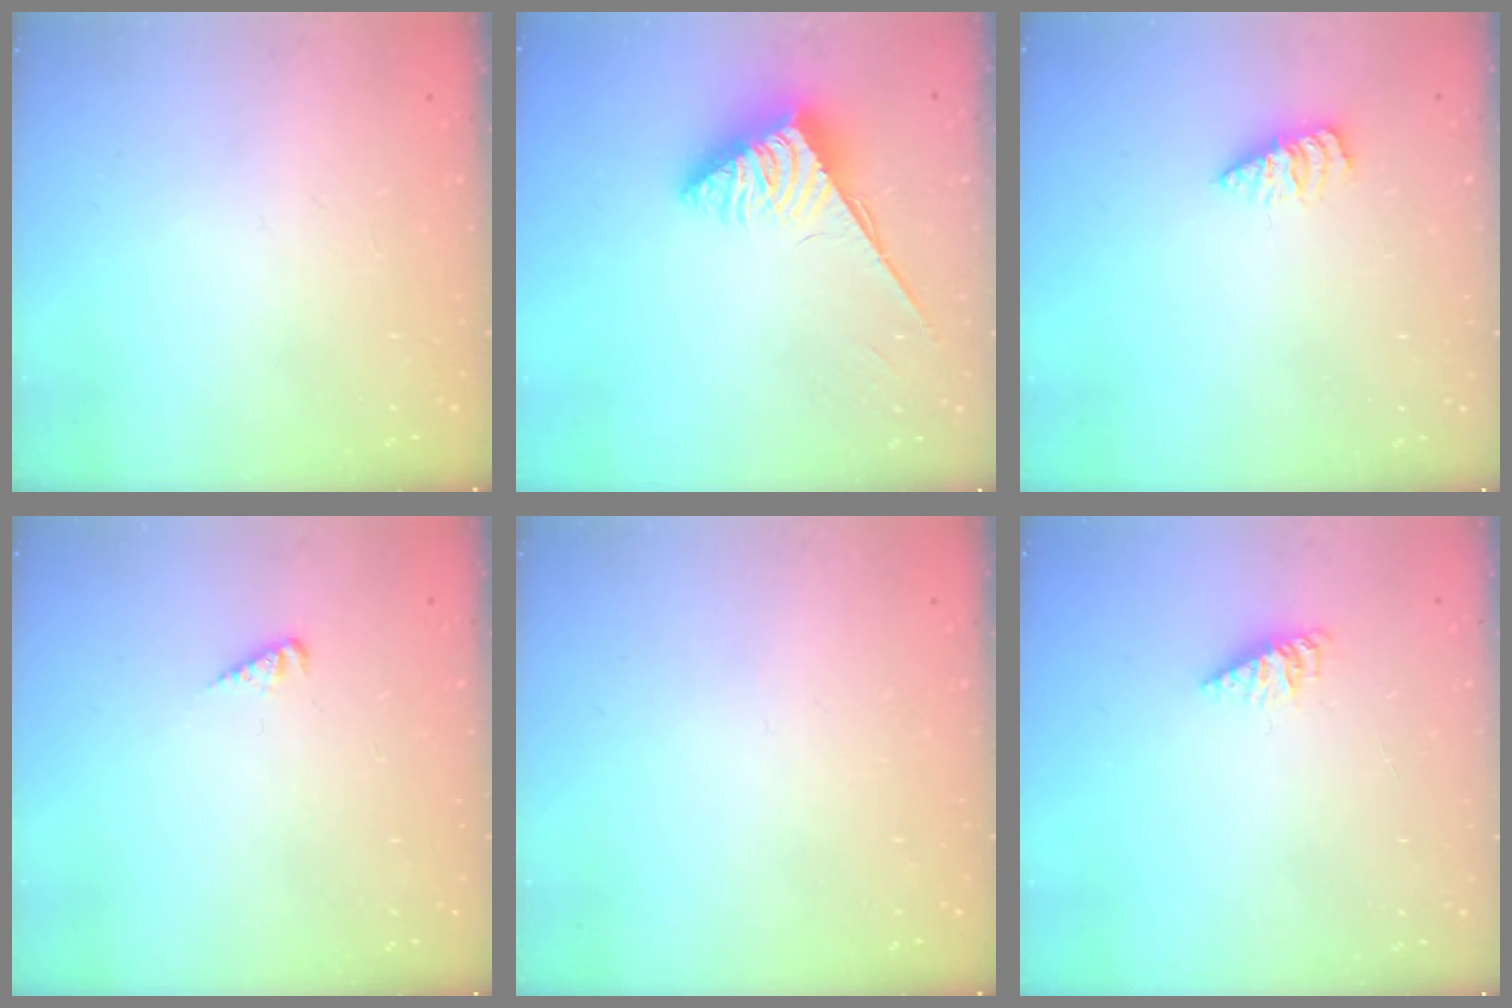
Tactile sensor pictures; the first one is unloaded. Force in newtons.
{"total": 3.7, "press": 3.6, "slide": 0.6}
{"total": 2.0, "press": 2.0, "slide": 0.4}
{"total": 1.9, "press": 1.8, "slide": 0.3}
{"total": 0.0}
{"total": 2.9, "press": 2.9, "slide": 0.3}